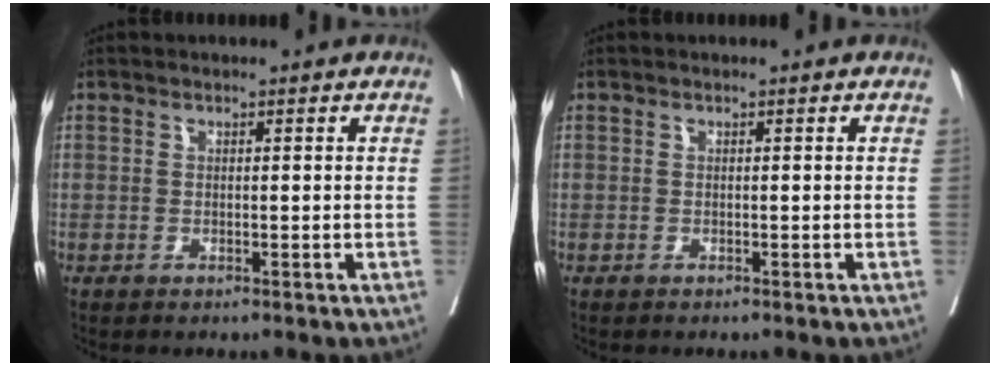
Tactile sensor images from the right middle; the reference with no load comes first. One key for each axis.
{"total": 0.0}